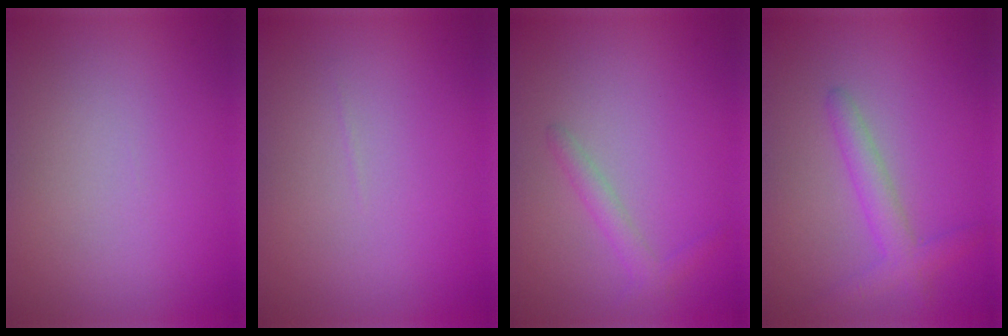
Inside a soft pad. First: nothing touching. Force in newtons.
{"total": 0.0}
{"total": 1.5, "press": 1.5, "slide": 0.1}
{"total": 2.4, "press": 2.4, "slide": 0.1}